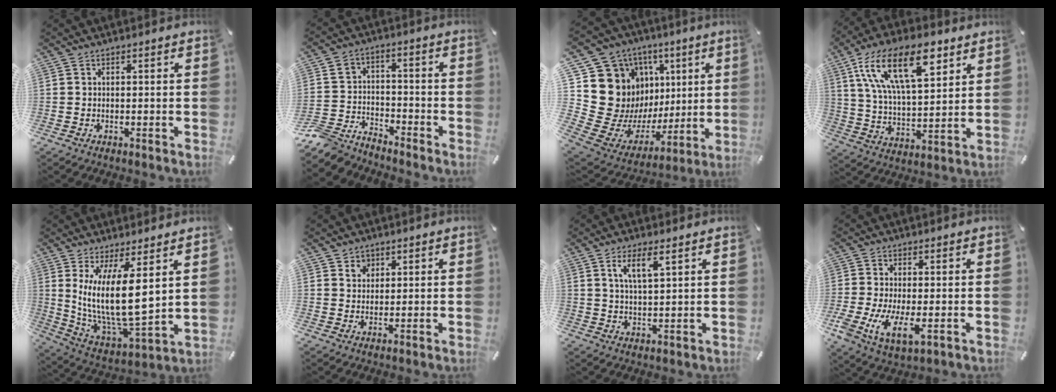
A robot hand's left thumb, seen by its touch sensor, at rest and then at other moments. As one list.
[{"total": 8.6, "force": [-7.3, 4.5, 1.0], "torque": [-0.027, 0.041, -0.146]}, {"total": 21.0, "force": [5.0, 18.3, 9.1], "torque": [-0.139, -0.076, 0.146]}, {"total": 20.0, "force": [10.0, 9.3, 14.6], "torque": [-0.289, -0.024, 0.164]}, {"total": 17.5, "force": [5.1, 6.7, 15.4], "torque": [-0.315, -0.049, 0.091]}, {"total": 2.7, "force": [1.5, 2.3, 0.3], "torque": [0.008, -0.003, 0.024]}, {"total": 5.6, "force": [3.1, 1.5, 4.4], "torque": [-0.088, -0.001, 0.051]}, {"total": 9.5, "force": [-2.3, 4.4, 8.1], "torque": [-0.181, -0.017, -0.038]}]